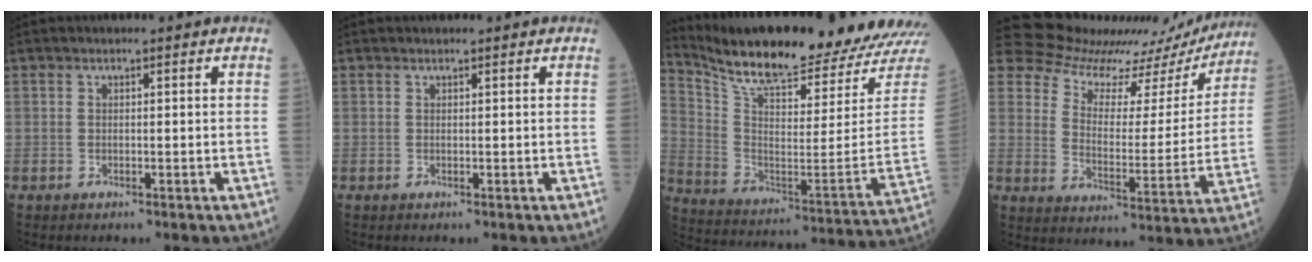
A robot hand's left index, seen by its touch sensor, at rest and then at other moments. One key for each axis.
{"total": 0.0}
{"total": 25.2, "fx": 23.4, "fy": 1.4, "fz": 9.3, "tx": -0.173, "ty": -0.083, "tz": 0.337}
{"total": 20.0, "fx": 19.1, "fy": 5.0, "fz": 3.5, "tx": -0.045, "ty": -0.038, "tz": 0.246}